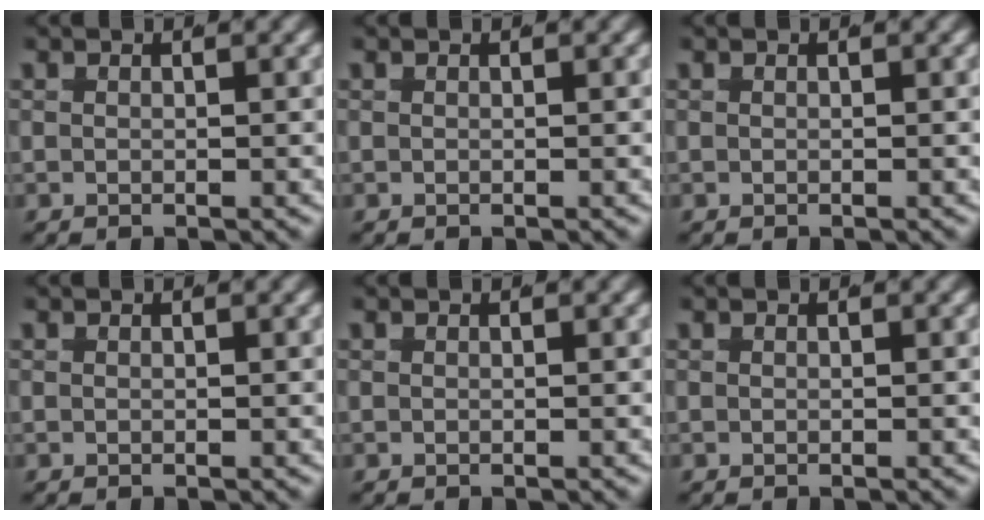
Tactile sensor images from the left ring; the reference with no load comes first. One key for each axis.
{"total": 0.0}
{"total": 0.0}
{"total": 0.0}
{"total": 0.0}
{"total": 0.0}